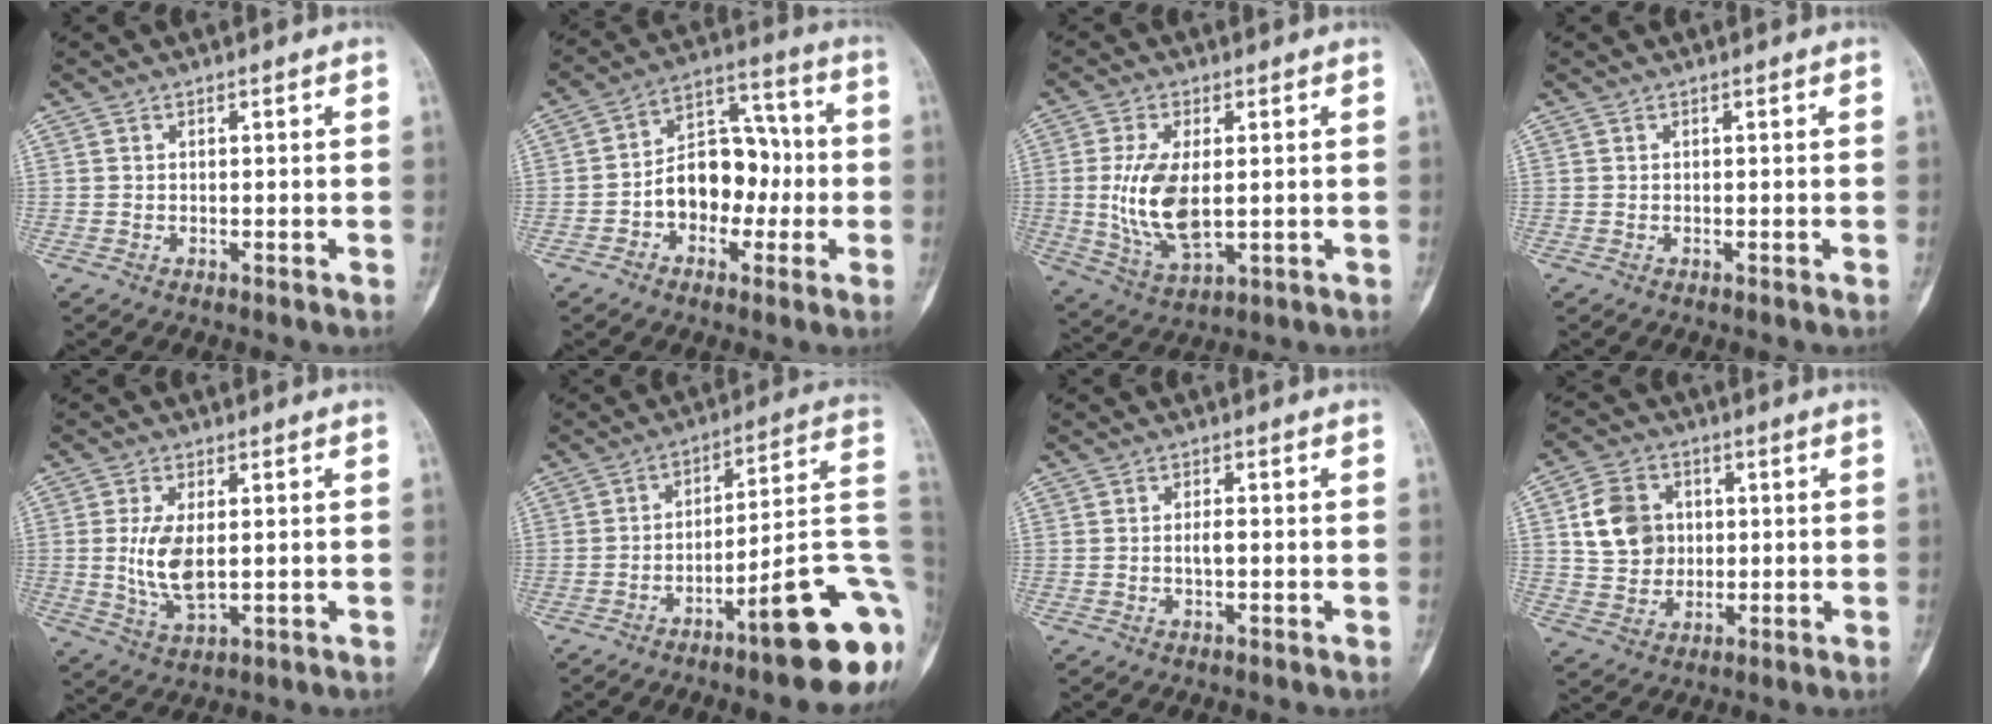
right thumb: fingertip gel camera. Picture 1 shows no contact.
{"total": 12.7, "force": [-2.2, 8.9, 8.7], "torque": [-0.097, 0.052, -0.042]}
{"total": 11.7, "force": [0.0, 5.7, 10.2], "torque": [-0.203, -0.016, 0.013]}
{"total": 0.0}
{"total": 7.8, "force": [0.2, 3.7, 6.9], "torque": [-0.138, -0.015, 0.013]}
{"total": 19.7, "force": [-7.3, 3.9, 17.9], "torque": [-0.186, 0.052, -0.096]}
{"total": 1.8, "force": [-0.2, 0.7, 1.6], "torque": [-0.030, 0.001, -0.004]}
{"total": 9.9, "force": [1.7, 8.3, 5.1], "torque": [-0.068, 0.000, 0.032]}